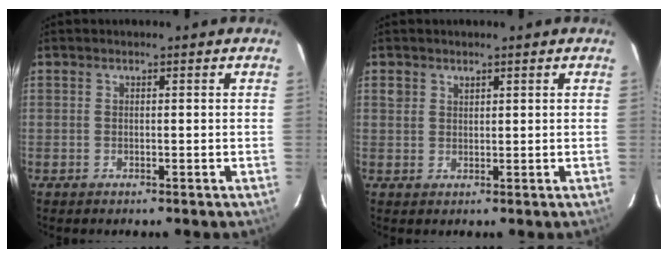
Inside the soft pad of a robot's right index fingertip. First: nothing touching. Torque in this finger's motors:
{"motor_torque": [0.03, 0.04, 0.04, 0.01]}